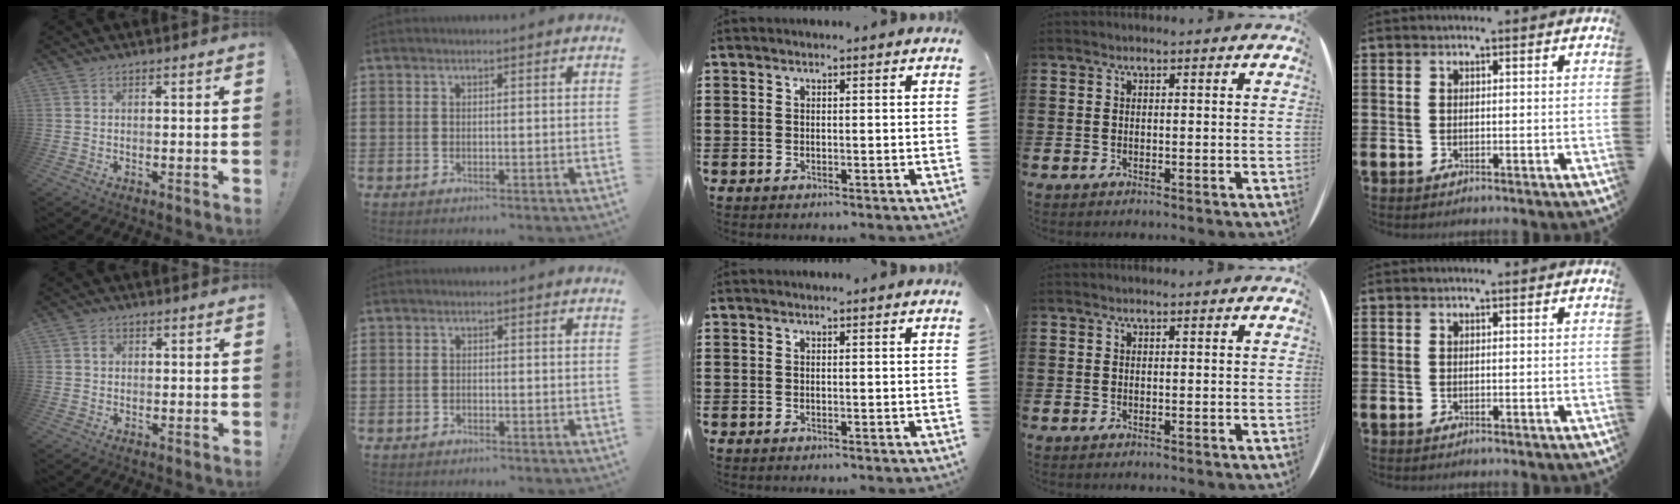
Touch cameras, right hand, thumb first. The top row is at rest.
{"thumb": {"total": 1.8, "force": [0.1, 1.6, 0.6], "torque": [0.000, 0.000, -0.001]}, "index": {"total": 0.7, "force": [-0.5, 0.4, 0.1], "torque": [-0.002, 0.000, -0.012]}}